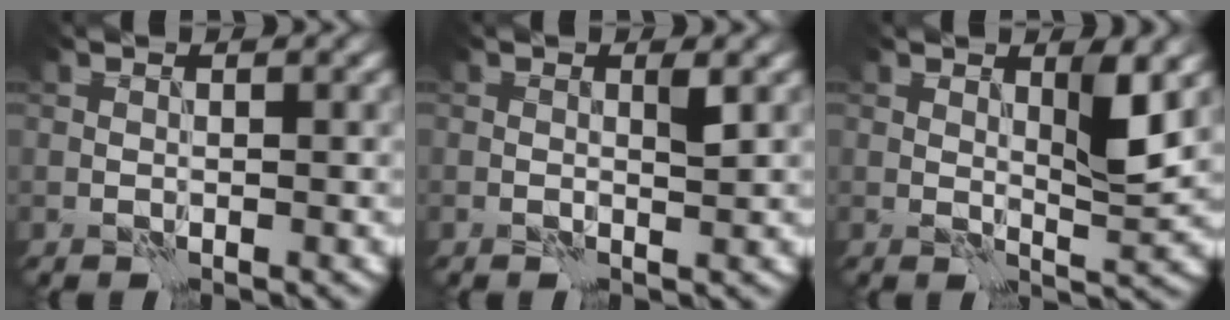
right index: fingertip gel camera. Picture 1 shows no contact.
{"total": 1.0, "force": [0.2, 0.2, 1.0], "torque": [-0.015, -0.002, 0.000]}
{"total": 3.0, "force": [1.3, 0.5, 2.7], "torque": [-0.043, -0.006, 0.022]}